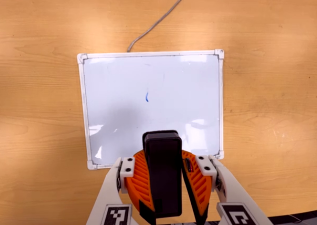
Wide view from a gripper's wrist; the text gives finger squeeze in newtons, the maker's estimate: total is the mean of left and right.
{"total": 10.9, "left": 10.4, "right": 11.5}